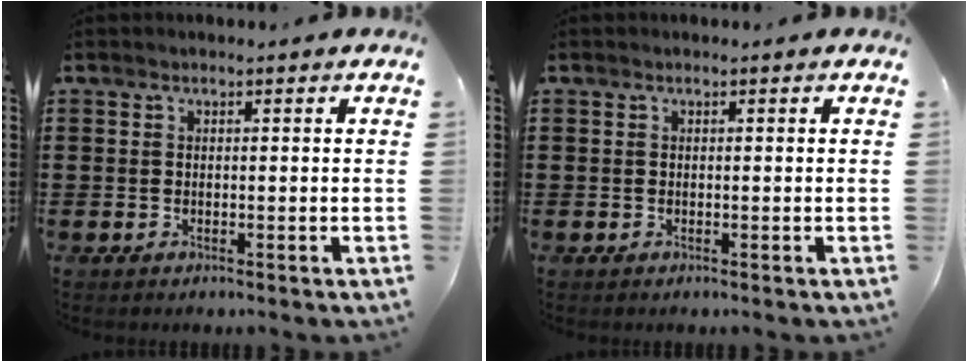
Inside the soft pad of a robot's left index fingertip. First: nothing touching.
{"total": 0.0}